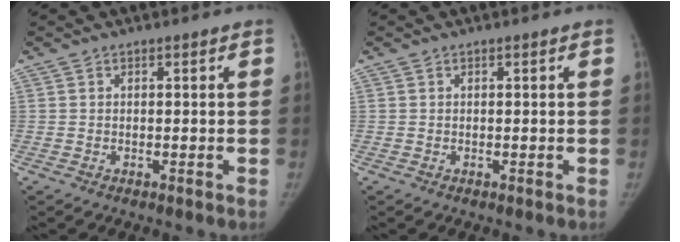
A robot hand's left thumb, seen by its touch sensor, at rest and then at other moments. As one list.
[{"total": 0.0}]